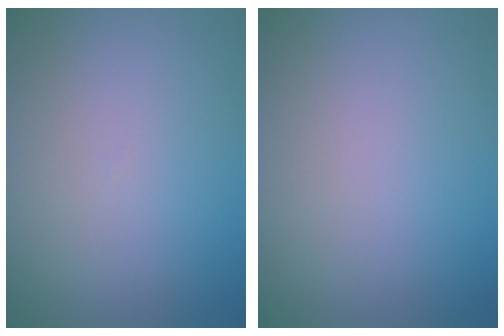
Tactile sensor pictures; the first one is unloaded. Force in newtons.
{"total": 0.0}